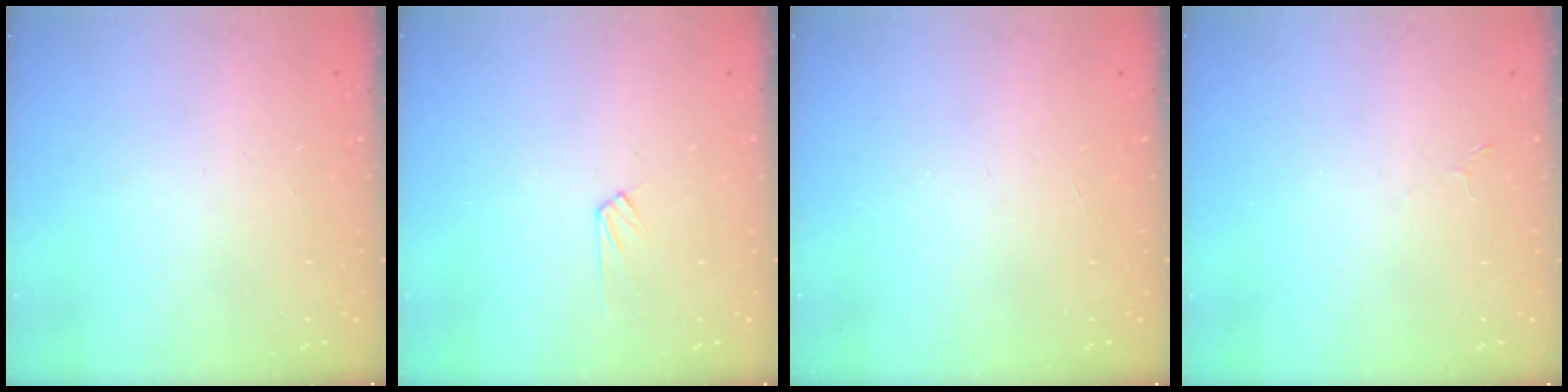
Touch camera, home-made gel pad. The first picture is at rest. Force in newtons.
{"total": 4.6, "press": 4.6, "slide": 0.6}
{"total": 0.0}
{"total": 1.9, "press": 1.9, "slide": 0.3}